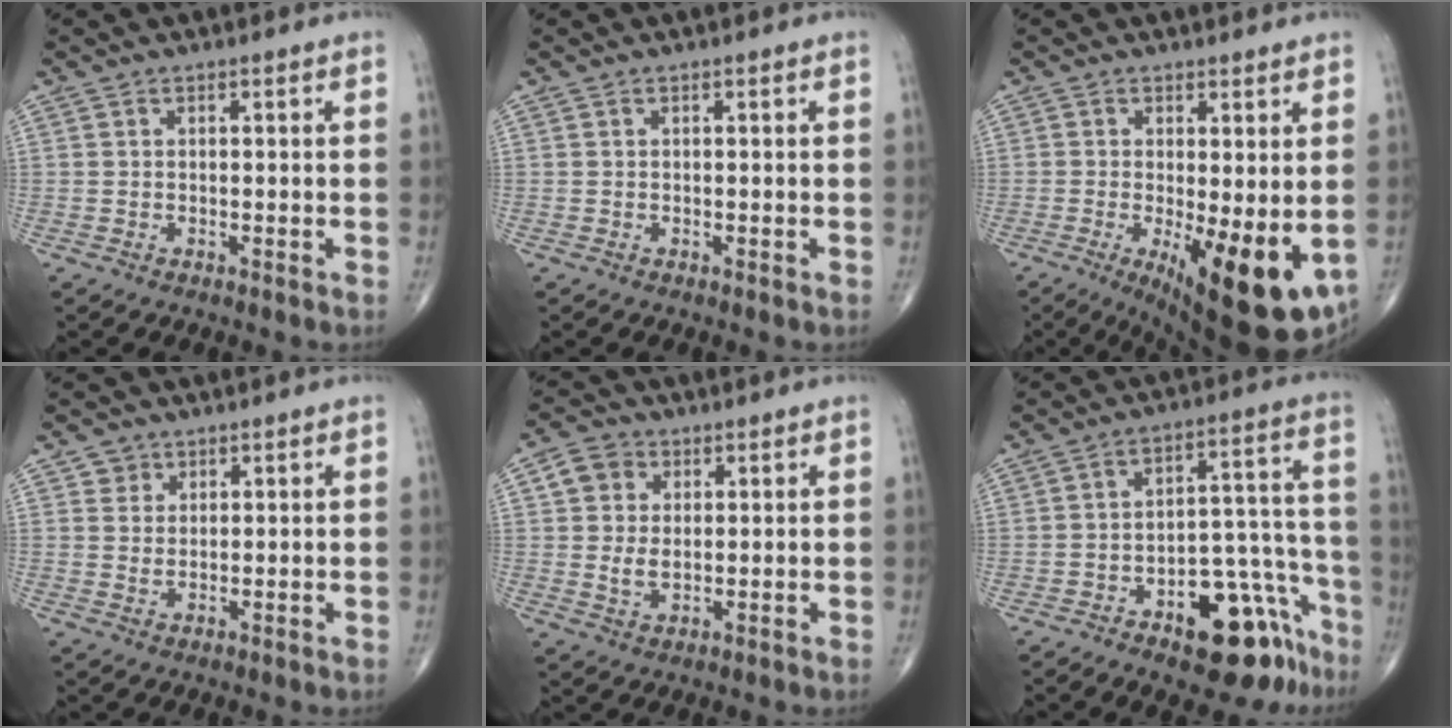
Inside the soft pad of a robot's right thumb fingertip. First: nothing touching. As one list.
[{"total": 0.0}, {"total": 15.0, "force": [-3.3, 4.9, 13.7], "torque": [-0.173, -0.028, -0.030]}, {"total": 2.8, "force": [1.5, 2.3, 0.3], "torque": [0.011, -0.009, 0.022]}, {"total": 7.1, "force": [1.8, 5.5, 4.1], "torque": [-0.053, -0.010, 0.030]}, {"total": 16.2, "force": [-9.7, 7.3, 10.7], "torque": [-0.094, 0.099, -0.132]}]